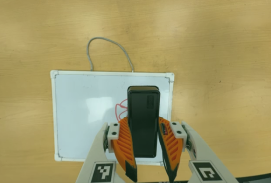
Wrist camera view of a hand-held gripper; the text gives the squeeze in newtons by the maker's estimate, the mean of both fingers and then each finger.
{"total": 9.5, "left": 7.1, "right": 12.0}